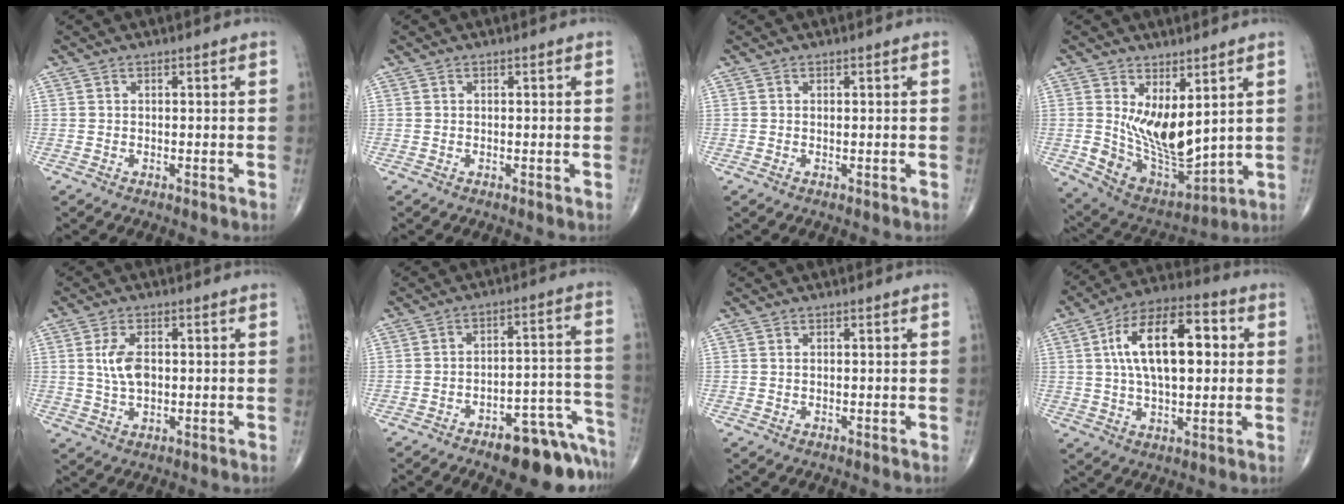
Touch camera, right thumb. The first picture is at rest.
{"total": 0.0}
{"total": 0.0}
{"total": 13.4, "force": [3.1, 7.3, 10.8], "torque": [-0.150, -0.041, 0.079]}
{"total": 5.5, "force": [0.6, 3.0, 4.6], "torque": [-0.089, -0.001, 0.013]}
{"total": 14.2, "force": [-10.3, 5.1, 8.3], "torque": [-0.050, 0.105, -0.142]}
{"total": 0.0}
{"total": 17.5, "force": [3.1, 8.6, 14.9], "torque": [-0.237, 0.021, 0.046]}